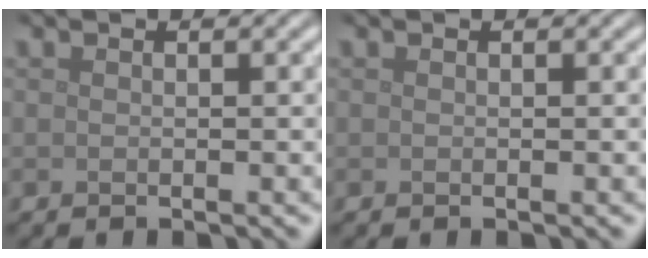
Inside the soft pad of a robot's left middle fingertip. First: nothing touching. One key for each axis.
{"total": 0.0}